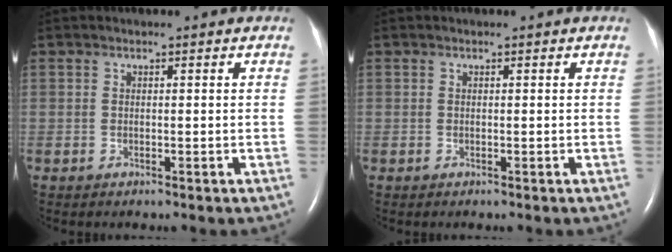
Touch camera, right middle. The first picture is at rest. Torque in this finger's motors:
{"motor_torque": [0.00, 0.00, 0.00, 0.00]}